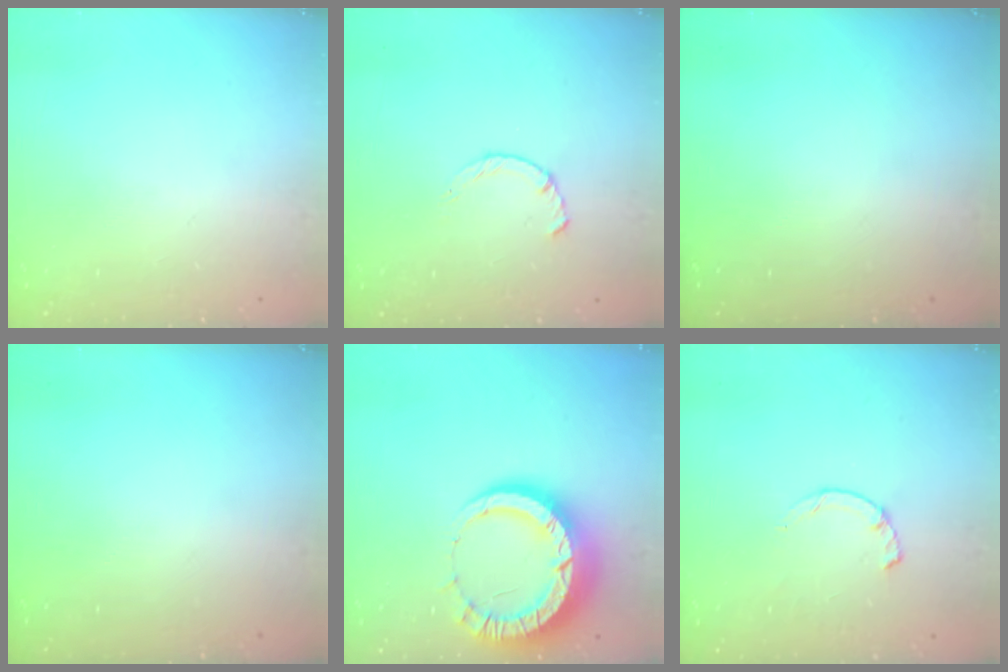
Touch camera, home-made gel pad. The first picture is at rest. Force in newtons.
{"total": 2.2, "press": 2.2, "slide": 0.4}
{"total": 0.0}
{"total": 0.0}
{"total": 13.2, "press": 13.1, "slide": 1.3}
{"total": 2.3, "press": 2.3, "slide": 0.4}